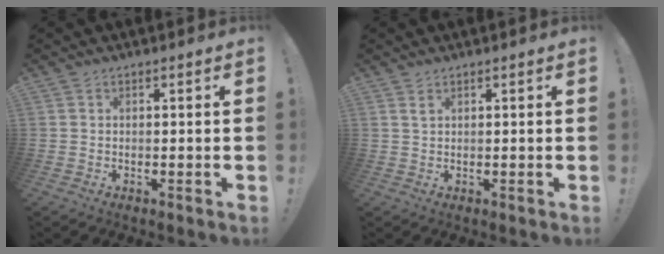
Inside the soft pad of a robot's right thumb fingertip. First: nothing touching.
{"total": 1.2, "force": [0.8, 0.4, 0.9], "torque": [-0.012, -0.002, 0.012]}